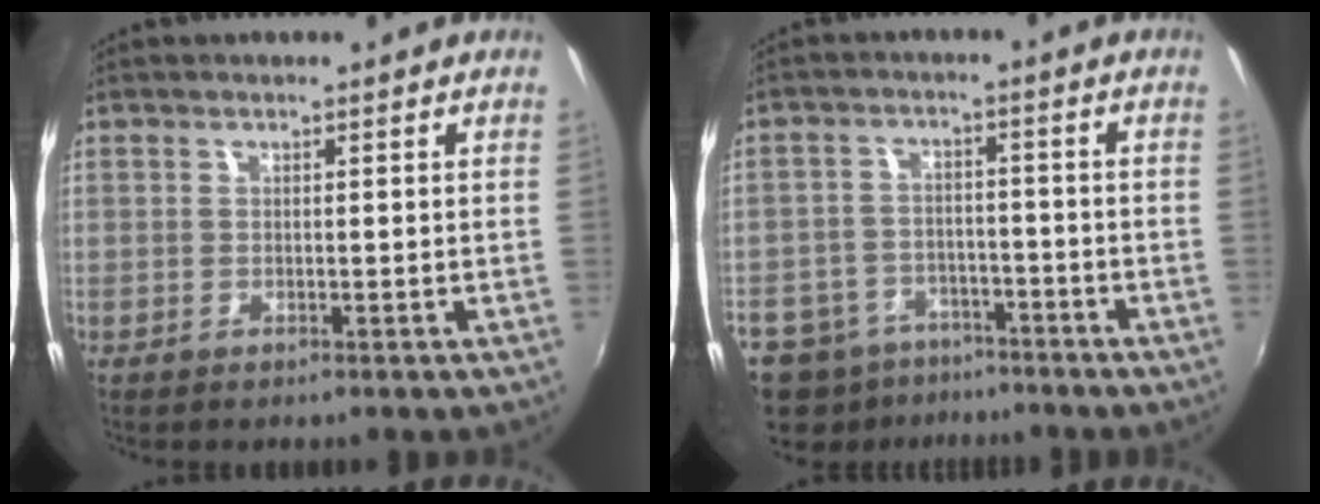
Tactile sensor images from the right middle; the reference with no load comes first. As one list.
[{"total": 12.2, "force": [-8.4, 7.6, 4.5], "torque": [-0.134, -0.004, -0.131]}]